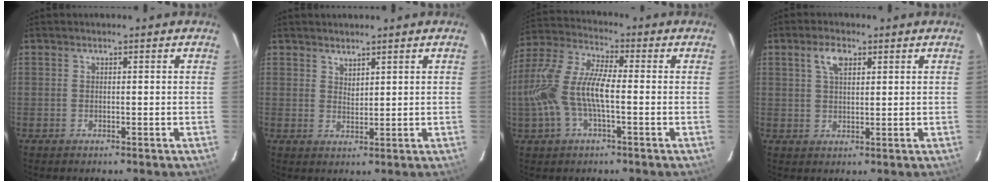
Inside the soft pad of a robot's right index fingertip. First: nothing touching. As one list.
[{"total": 2.0, "force": [1.9, 0.7, 0.5], "torque": [-0.006, 0.001, 0.034]}, {"total": 14.2, "force": [-2.4, 4.9, 13.1], "torque": [-0.275, 0.004, -0.048]}, {"total": 4.1, "force": [2.0, 2.0, 3.1], "torque": [-0.057, 0.009, 0.037]}]